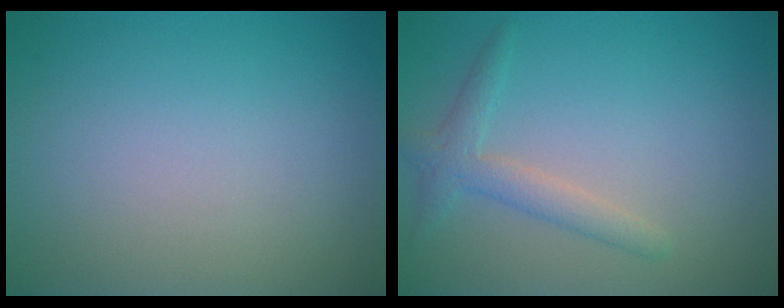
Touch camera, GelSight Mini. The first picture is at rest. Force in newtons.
{"total": 2.3, "press": 2.3, "slide": 0.1}